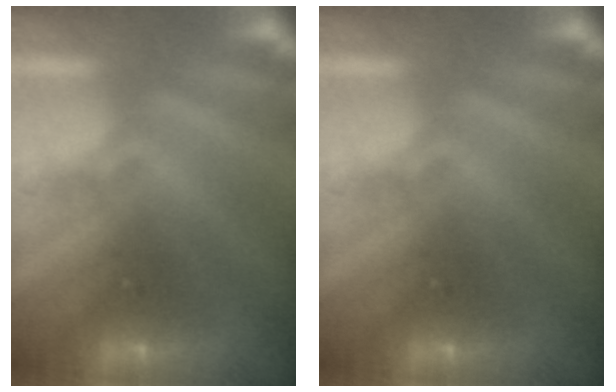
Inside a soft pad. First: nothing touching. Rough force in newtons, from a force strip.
{"total": 0.0}